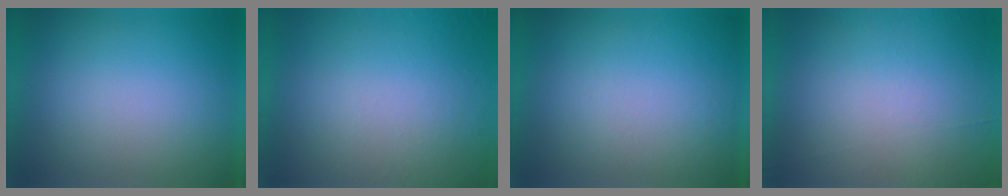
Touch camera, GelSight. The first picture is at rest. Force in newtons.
{"total": 4.7}
{"total": 1.0}
{"total": 4.5}